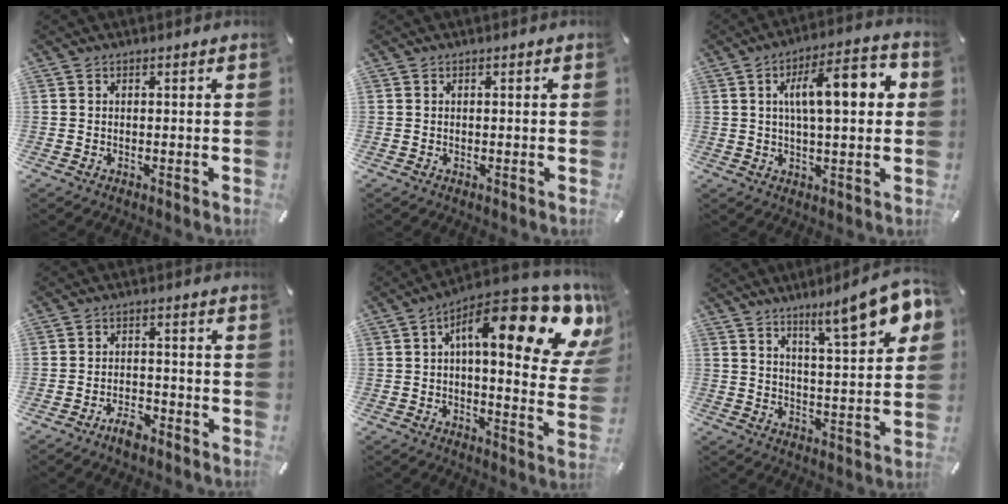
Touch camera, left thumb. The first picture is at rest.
{"total": 0.0}
{"total": 13.3, "force": [3.2, 4.7, 12.0], "torque": [-0.195, 0.007, 0.046]}
{"total": 4.6, "force": [-3.7, 1.7, 2.0], "torque": [-0.039, 0.018, -0.070]}
{"total": 21.8, "force": [10.2, 7.2, 17.8], "torque": [-0.250, -0.072, 0.155]}
{"total": 13.3, "force": [9.5, 2.9, 8.9], "torque": [-0.124, -0.063, 0.152]}